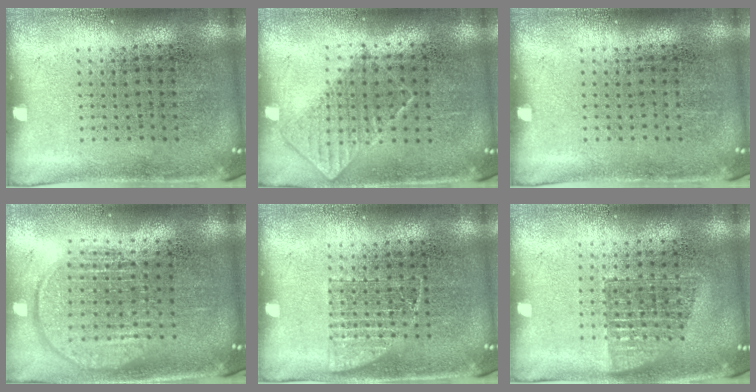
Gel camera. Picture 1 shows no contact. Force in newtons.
{"total": 0.7, "press": 0.7, "slide": 0.2}
{"total": 0.0}
{"total": 1.9, "press": 1.6, "slide": 0.9}
{"total": 1.5, "press": 1.5, "slide": 0.3}
{"total": 1.2, "press": 1.0, "slide": 0.6}